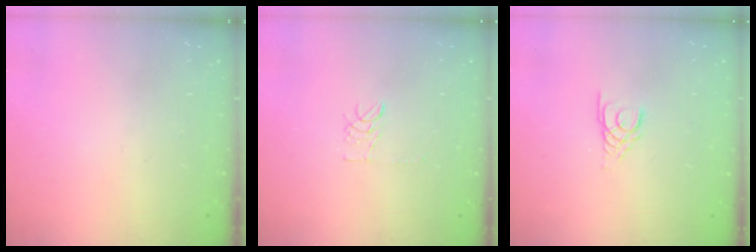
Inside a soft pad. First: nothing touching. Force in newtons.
{"total": 5.3, "press": 5.3, "slide": 0.3}
{"total": 3.0, "press": 2.9, "slide": 0.3}